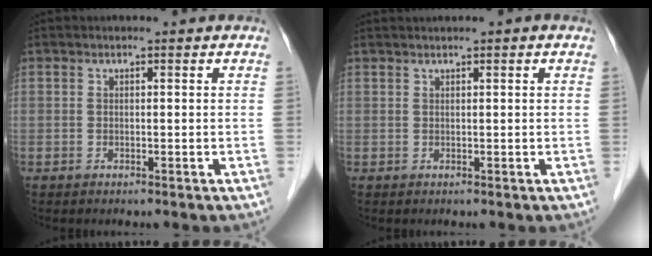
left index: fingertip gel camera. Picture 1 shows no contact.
{"total": 1.5, "force": [1.1, -0.2, 1.0], "torque": [-0.020, 0.014, 0.024]}